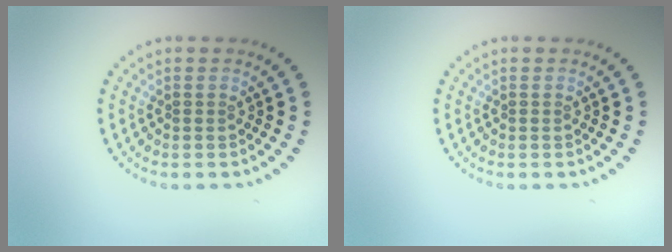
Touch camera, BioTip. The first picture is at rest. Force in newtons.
{"total": 0.0}